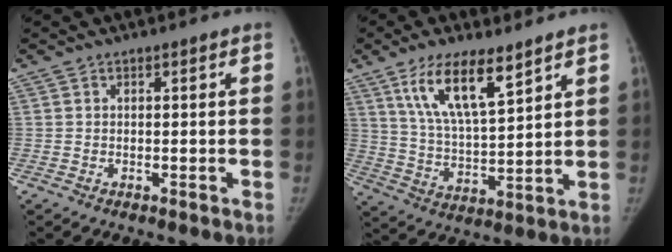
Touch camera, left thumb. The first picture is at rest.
{"total": 12.9, "force": [7.7, 3.8, 9.6], "torque": [-0.159, -0.037, 0.151]}